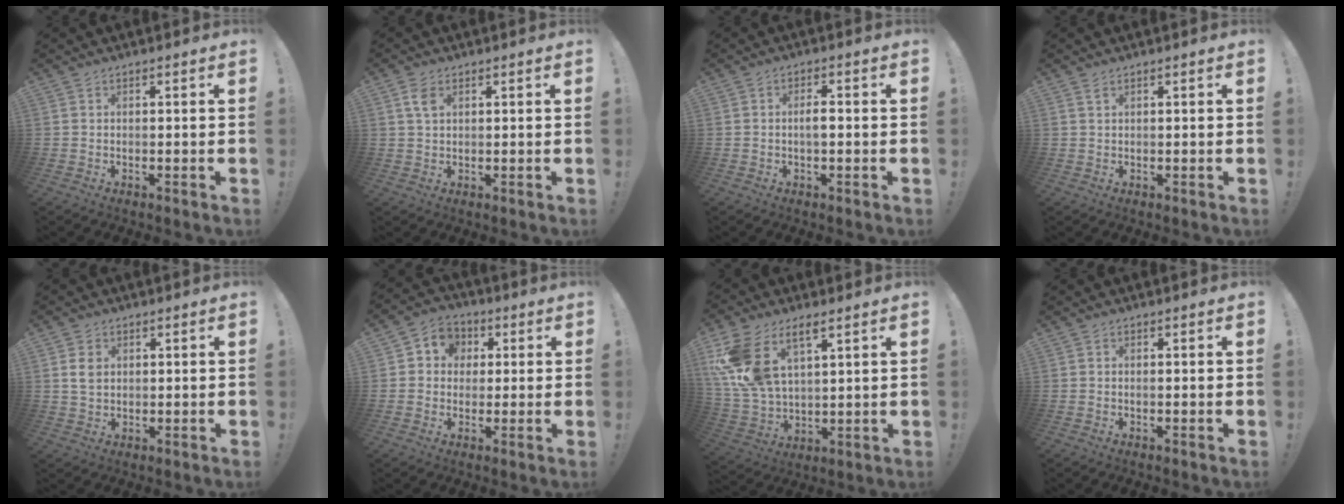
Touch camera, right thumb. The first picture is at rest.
{"total": 3.9, "force": [1.7, 2.1, 2.8], "torque": [-0.046, -0.001, 0.029]}
{"total": 2.8, "force": [-0.5, 0.9, 2.6], "torque": [-0.038, 0.004, -0.012]}
{"total": 1.2, "force": [0.7, 0.4, 0.9], "torque": [-0.023, 0.002, 0.013]}
{"total": 4.3, "force": [1.0, 3.4, 2.4], "torque": [-0.033, 0.001, 0.020]}
{"total": 6.6, "force": [0.2, 6.3, 1.9], "torque": [-0.024, 0.005, 0.008]}
{"total": 14.0, "force": [7.5, 7.9, 8.8], "torque": [-0.195, -0.035, 0.145]}
{"total": 0.0}